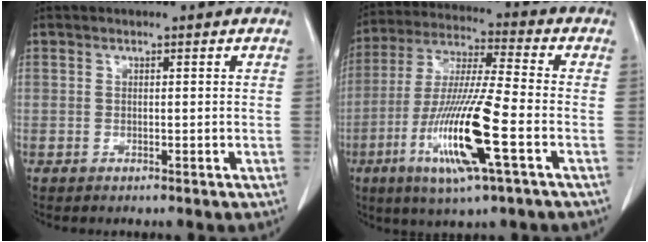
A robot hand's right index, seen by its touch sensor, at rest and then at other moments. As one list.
[{"total": 16.0, "force": [-5.5, 0.6, 15.0], "torque": [-0.305, -0.021, -0.104]}]